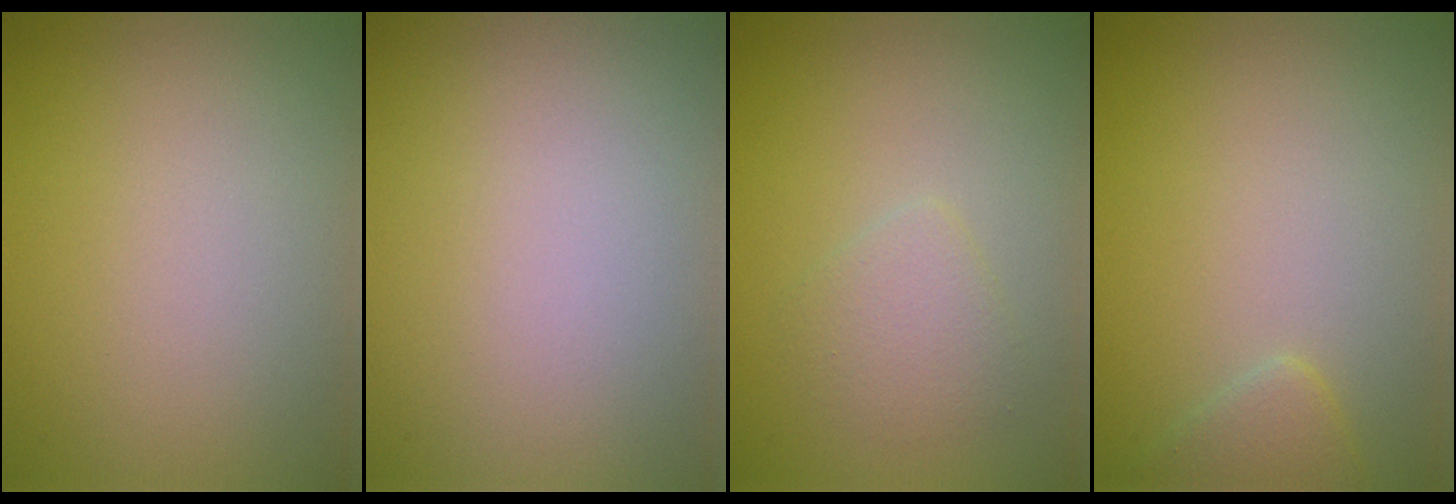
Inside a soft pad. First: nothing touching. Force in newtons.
{"total": 0.0}
{"total": 1.9, "press": 1.9, "slide": 0.1}
{"total": 1.6, "press": 1.6, "slide": 0.1}